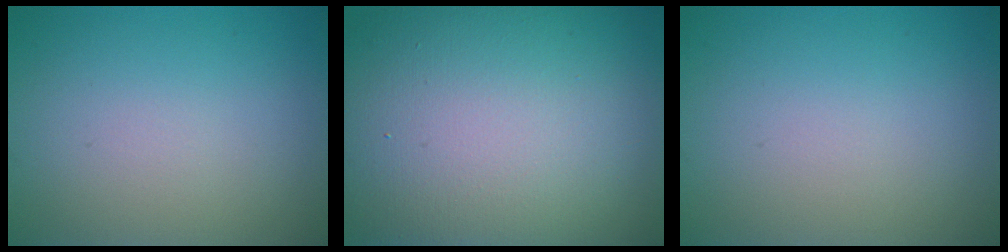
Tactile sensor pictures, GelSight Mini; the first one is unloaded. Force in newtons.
{"total": 20.7, "press": 20.7, "slide": 0.9}
{"total": 0.0}